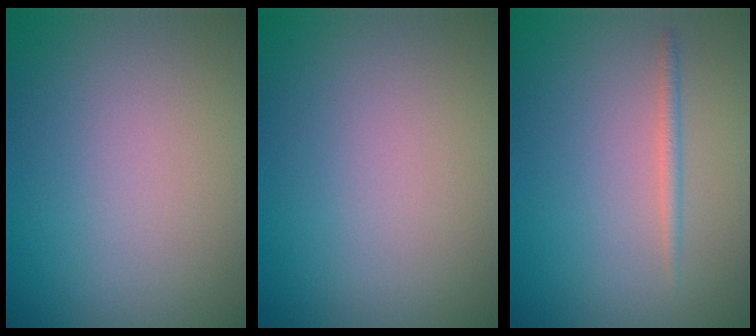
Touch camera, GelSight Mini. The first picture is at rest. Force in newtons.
{"total": 0.0}
{"total": 1.1, "press": 1.1, "slide": 0.0}